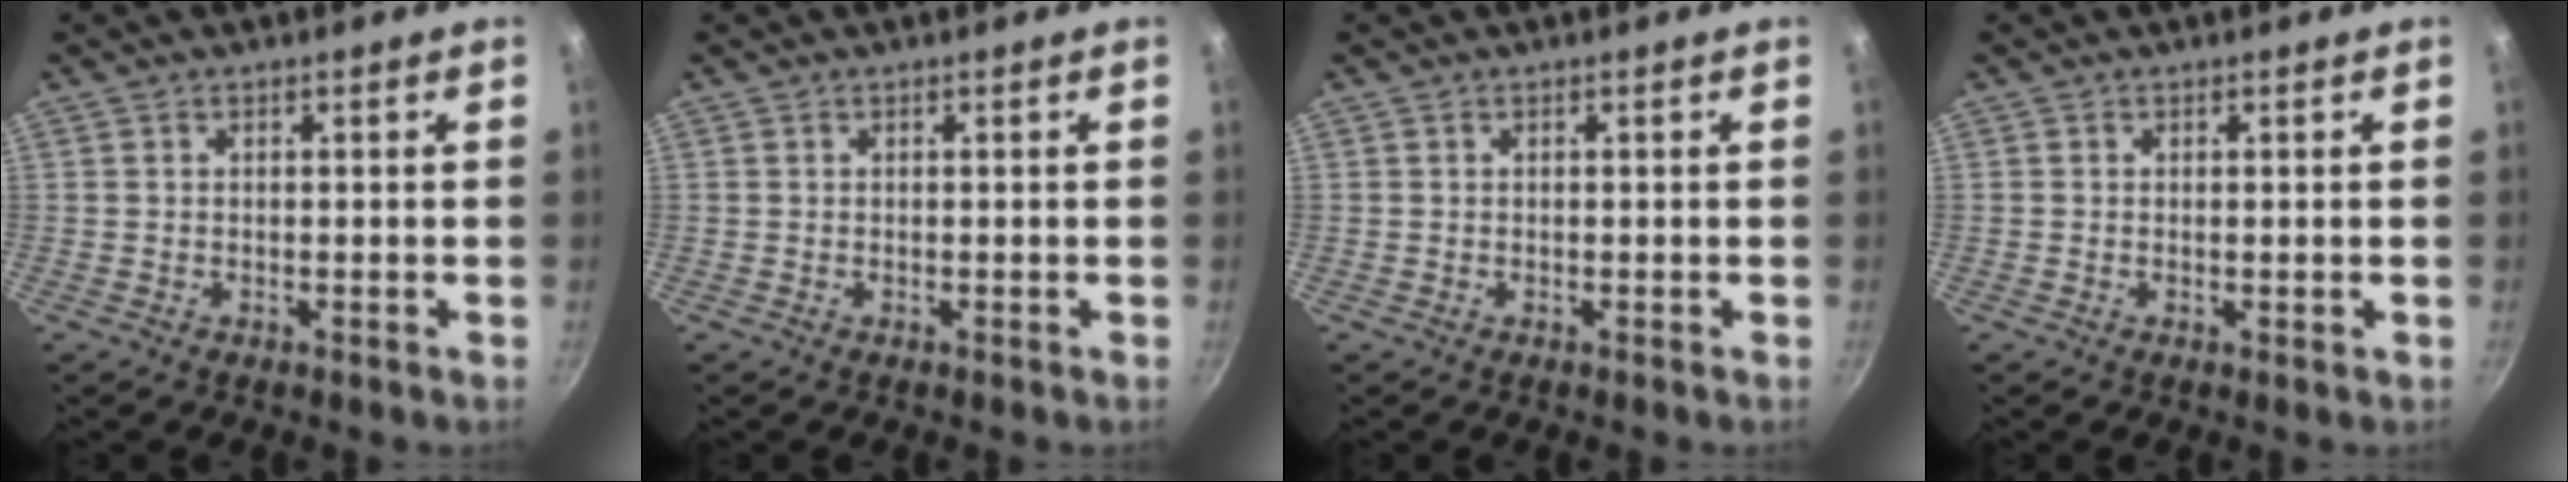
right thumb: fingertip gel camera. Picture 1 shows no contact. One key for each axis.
{"total": 0.0}
{"total": 0.0}
{"total": 0.5, "fx": 0.0, "fy": 0.1, "fz": 0.5, "tx": -0.007, "ty": -0.001, "tz": 0.000}